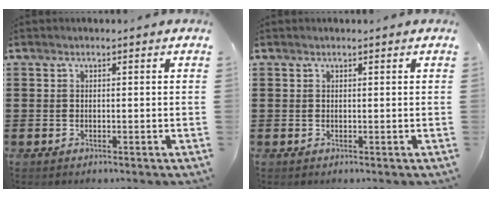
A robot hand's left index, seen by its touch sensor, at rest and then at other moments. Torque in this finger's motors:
{"motor_torque": [-0.11, -0.08, 0.04, 0.00]}